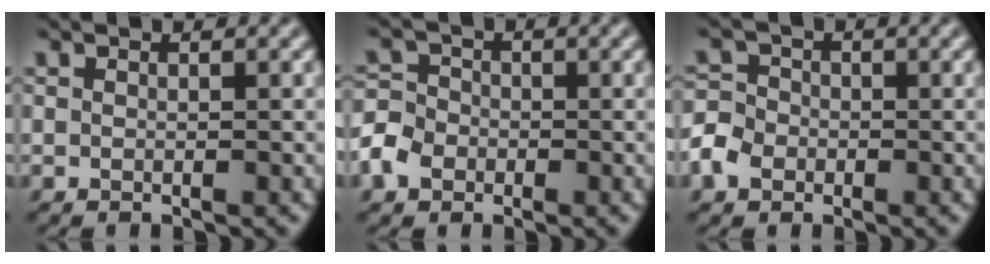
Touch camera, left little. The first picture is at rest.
{"total": 4.7, "force": [-2.1, 3.8, 1.8], "torque": [-0.033, -0.006, -0.054]}
{"total": 4.0, "force": [-1.7, 3.2, 1.5], "torque": [-0.027, -0.003, -0.044]}